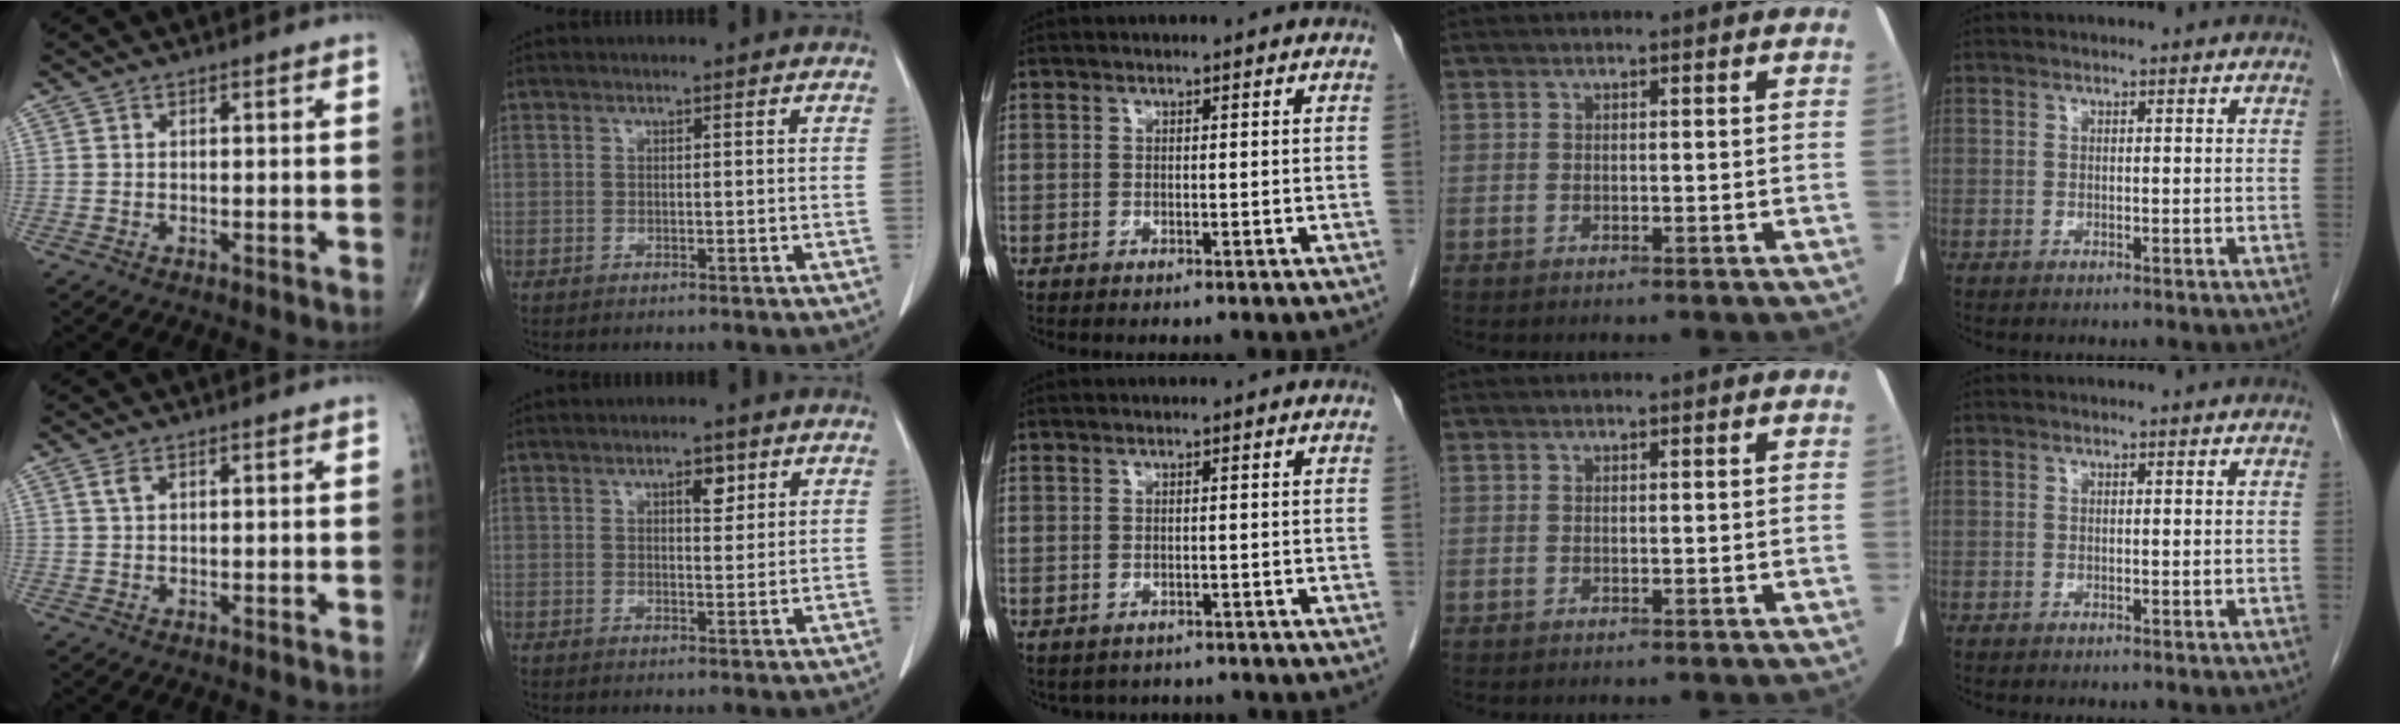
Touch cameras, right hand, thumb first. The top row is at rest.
{"thumb": {"total": 1.5, "force": [0.8, 0.7, 1.1], "torque": [-0.026, 0.007, 0.018]}, "index": {"total": 2.8, "force": [1.4, 1.2, 2.1], "torque": [-0.033, -0.002, 0.022]}, "middle": {"total": 3.3, "force": [-2.8, 1.7, 0.4], "torque": [-0.004, 0.004, -0.034]}}